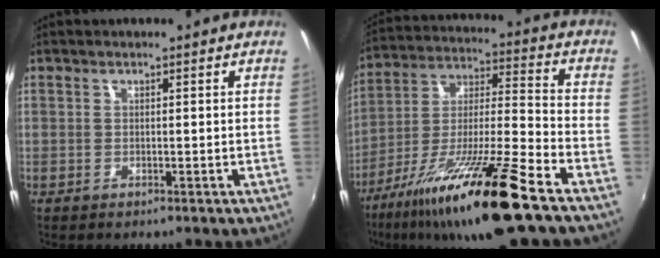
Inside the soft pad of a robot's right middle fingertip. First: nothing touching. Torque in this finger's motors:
{"motor_torque": [1.17, -0.97, 1.05, 0.21]}